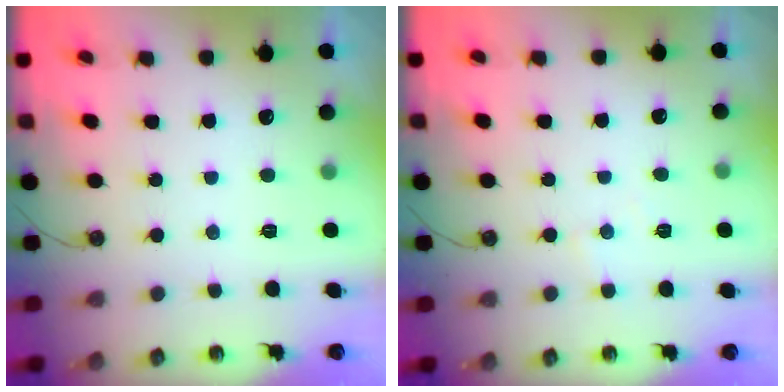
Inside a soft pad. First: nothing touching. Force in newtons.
{"total": 4.0, "press": 3.9, "slide": 0.6}